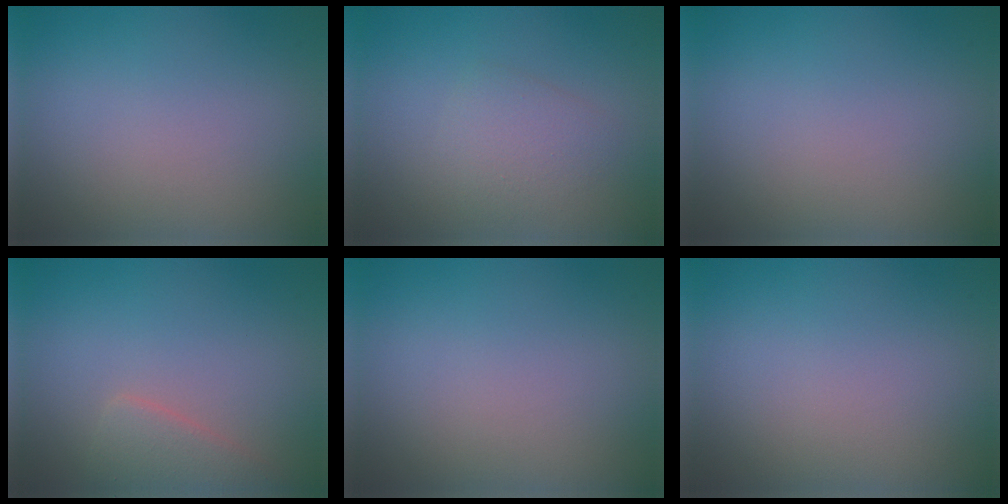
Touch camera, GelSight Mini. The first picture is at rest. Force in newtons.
{"total": 2.1, "press": 2.1, "slide": 0.2}
{"total": 0.0}
{"total": 2.3, "press": 2.3, "slide": 0.1}
{"total": 0.0}
{"total": 0.0}